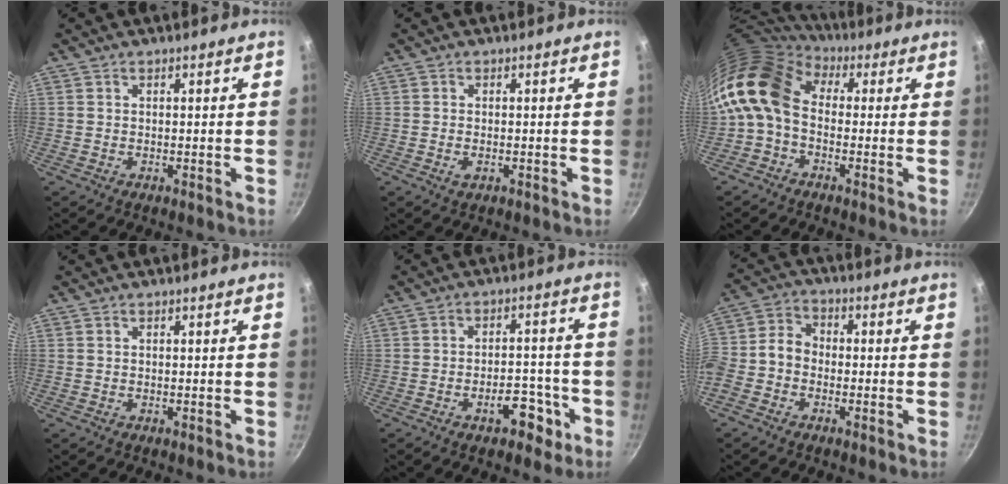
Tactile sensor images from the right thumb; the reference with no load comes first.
{"total": 1.4, "force": [-0.5, 0.7, 1.0], "torque": [-0.020, -0.001, -0.009]}
{"total": 13.1, "force": [0.3, 9.6, 9.0], "torque": [-0.166, 0.027, -0.018]}
{"total": 0.0}
{"total": 7.9, "force": [-3.8, 4.4, 5.4], "torque": [-0.044, 0.030, -0.050]}
{"total": 8.0, "force": [-2.5, 6.1, 4.6], "torque": [-0.089, 0.042, -0.065]}